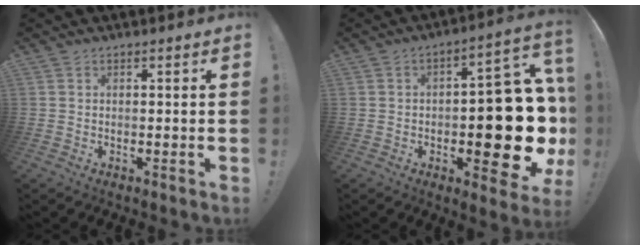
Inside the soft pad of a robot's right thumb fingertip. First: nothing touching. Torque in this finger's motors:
{"motor_torque": [2.00, 3.01, 1.43, -1.11, 0.42]}